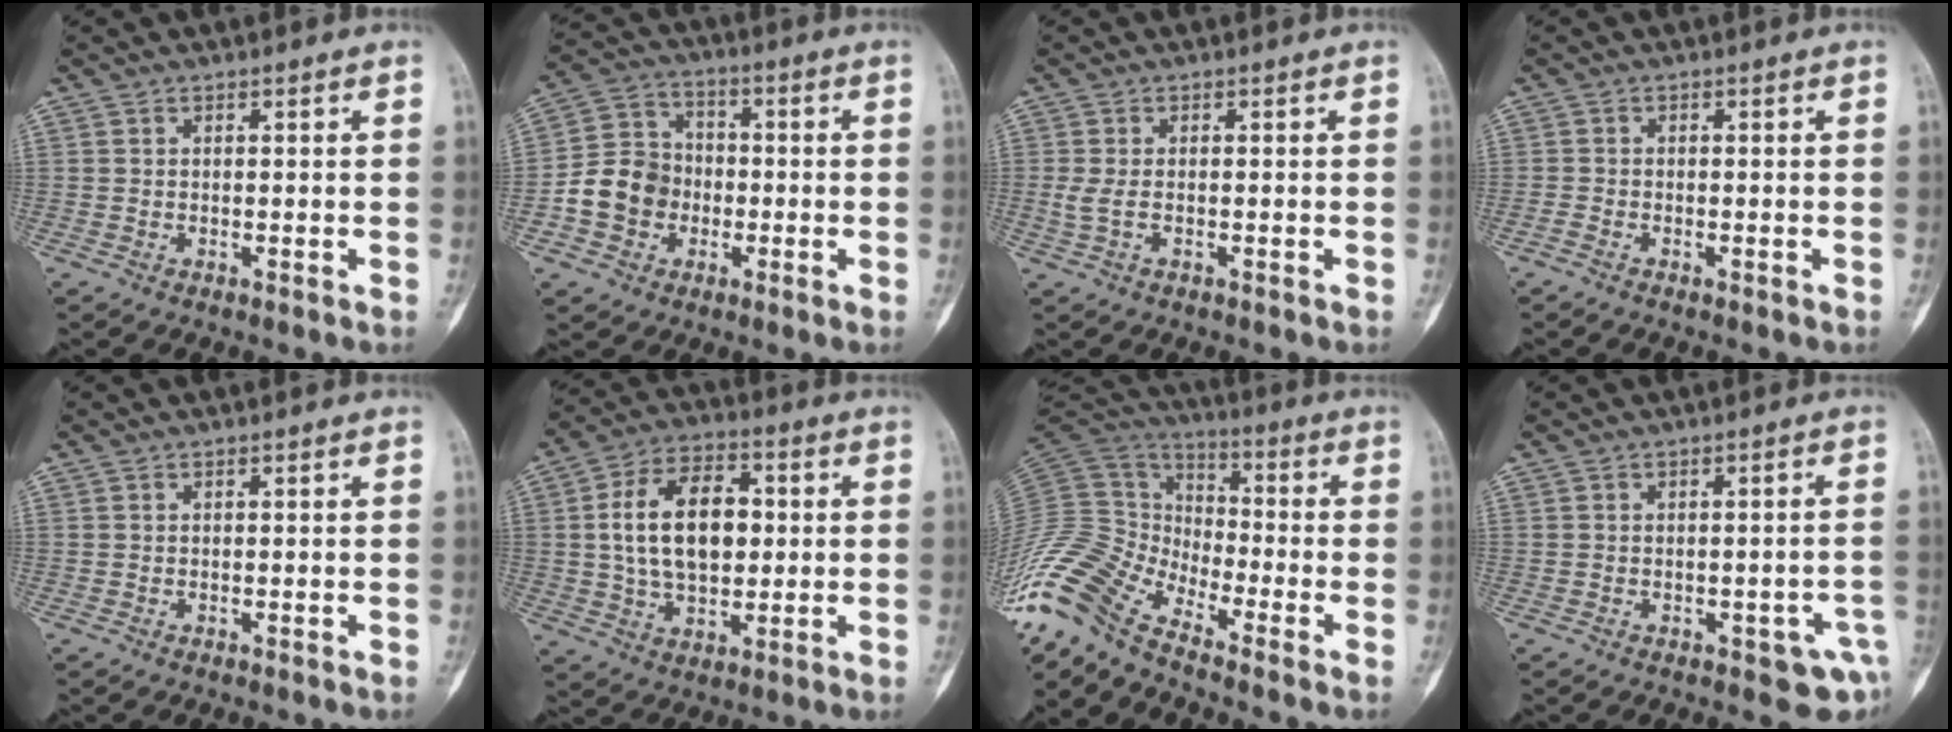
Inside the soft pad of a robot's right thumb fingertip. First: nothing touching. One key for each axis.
{"total": 10.5, "fx": -2.6, "fy": 9.1, "fz": 4.4, "tx": -0.057, "ty": 0.032, "tz": -0.053}
{"total": 2.5, "fx": -0.5, "fy": 1.2, "fz": 2.1, "tx": -0.059, "ty": -0.002, "tz": -0.009}
{"total": 1.1, "fx": -0.9, "fy": 0.4, "fz": 0.5, "tx": -0.012, "ty": 0.003, "tz": -0.021}
{"total": 0.0}
{"total": 15.6, "fx": 1.6, "fy": 9.5, "fz": 12.2, "tx": -0.186, "ty": 0.013, "tz": 0.024}
{"total": 17.0, "fx": -13.3, "fy": 5.9, "fz": 8.7, "tx": -0.187, "ty": 0.074, "tz": -0.271}
{"total": 5.6, "fx": -2.4, "fy": 2.6, "fz": 4.3, "tx": -0.034, "ty": 0.016, "tz": -0.022}